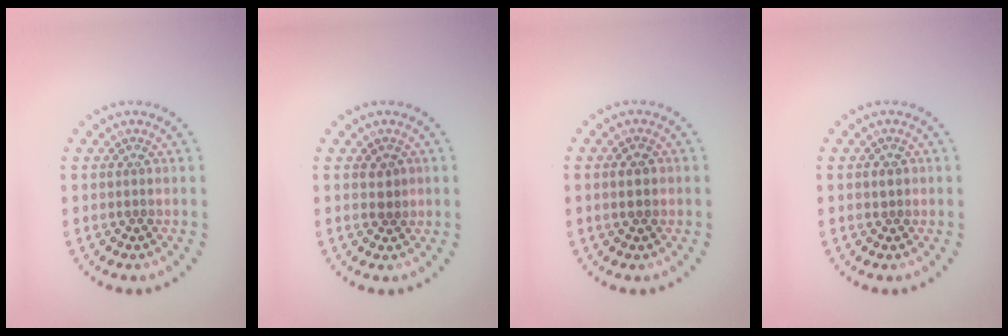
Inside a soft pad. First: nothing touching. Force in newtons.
{"total": 1.2, "press": 1.1, "slide": 0.4}
{"total": 1.8, "press": 1.8, "slide": 0.1}
{"total": 0.5, "press": 0.5, "slide": 0.2}